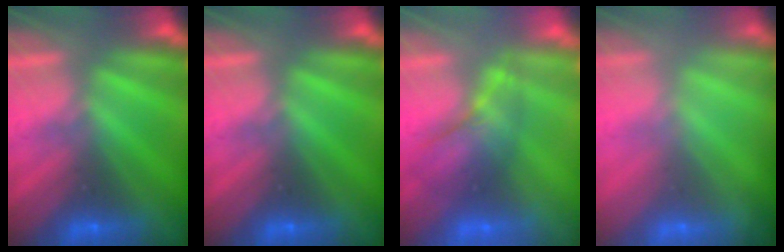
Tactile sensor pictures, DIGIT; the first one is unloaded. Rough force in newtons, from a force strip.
{"total": 0.0}
{"total": 2.4}
{"total": 1.3}